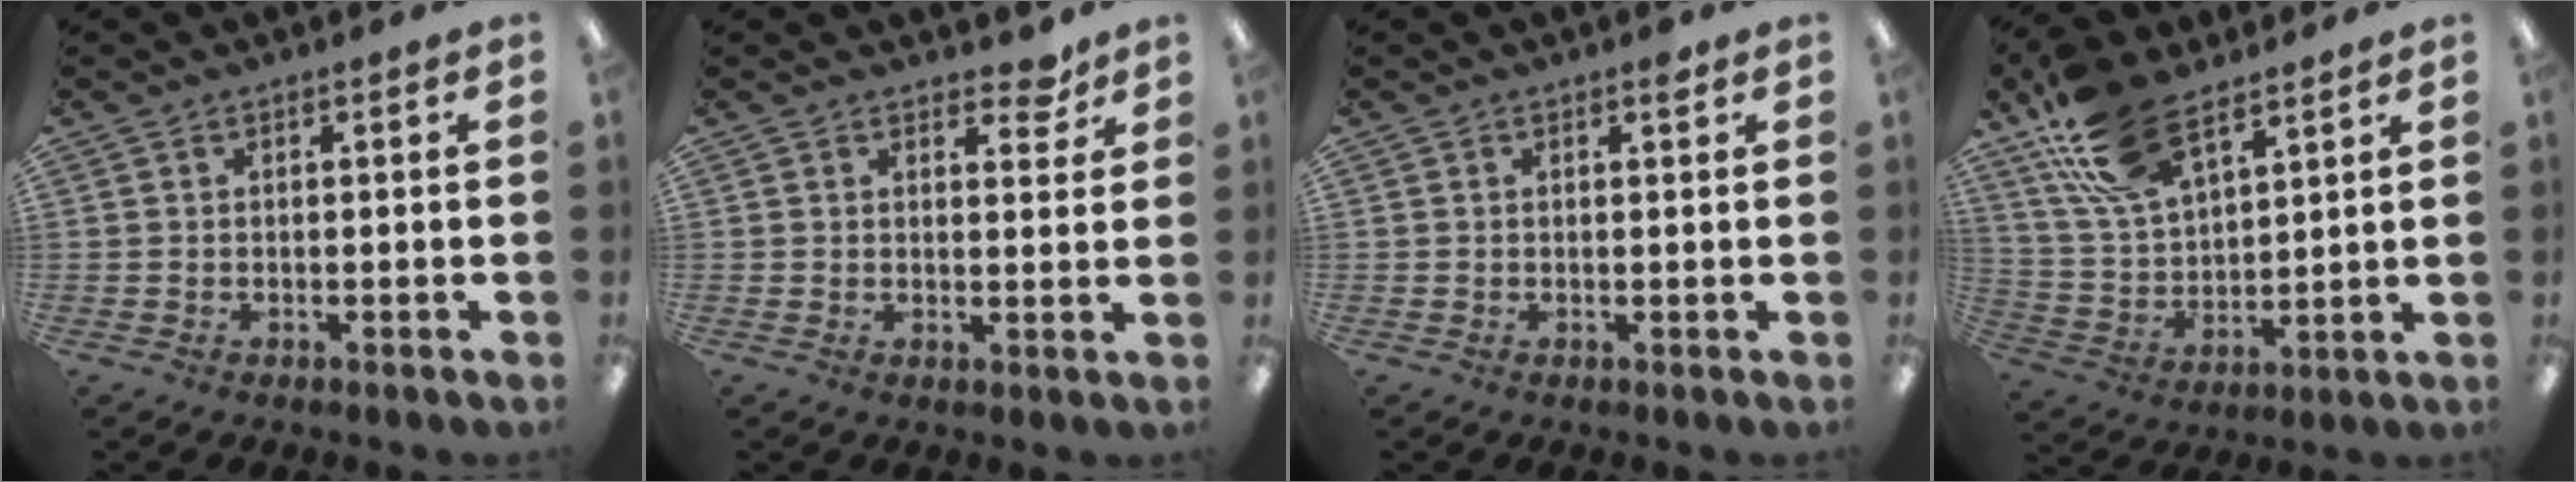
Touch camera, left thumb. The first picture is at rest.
{"total": 4.5, "force": [3.6, 1.9, 2.0], "torque": [-0.006, -0.022, 0.058]}
{"total": 1.6, "force": [1.1, 0.3, 1.1], "torque": [-0.007, -0.006, 0.015]}
{"total": 17.2, "force": [11.5, 8.1, 9.9], "torque": [-0.218, -0.037, 0.212]}